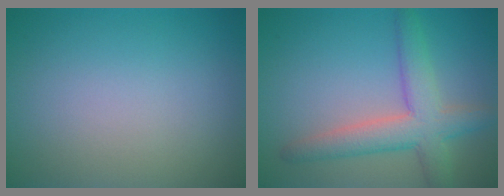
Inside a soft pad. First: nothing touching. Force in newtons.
{"total": 5.2, "press": 5.2, "slide": 0.2}